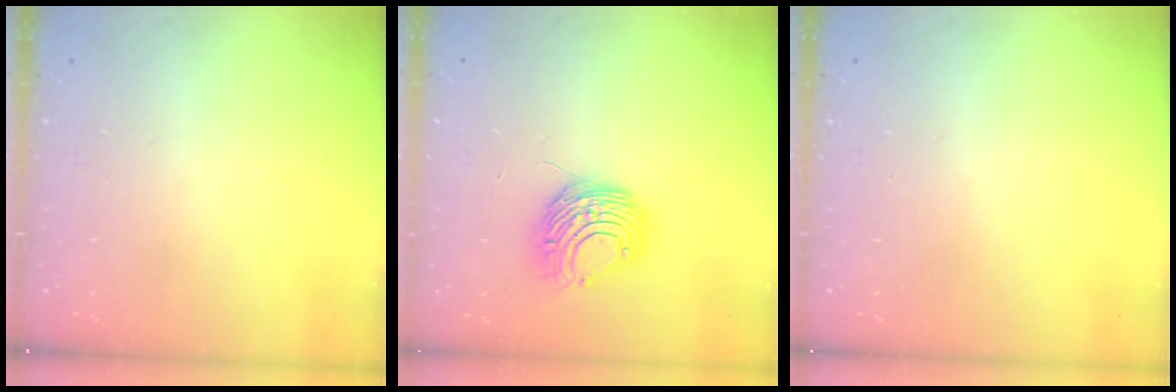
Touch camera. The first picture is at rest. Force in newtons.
{"total": 8.9, "press": 8.9, "slide": 0.5}
{"total": 0.0}